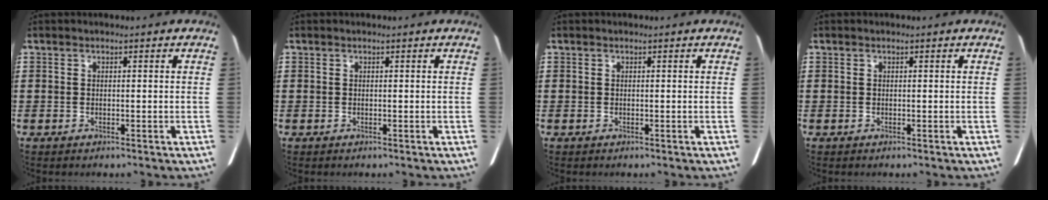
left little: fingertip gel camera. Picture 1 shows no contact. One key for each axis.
{"total": 0.0}
{"total": 0.0}
{"total": 0.0}